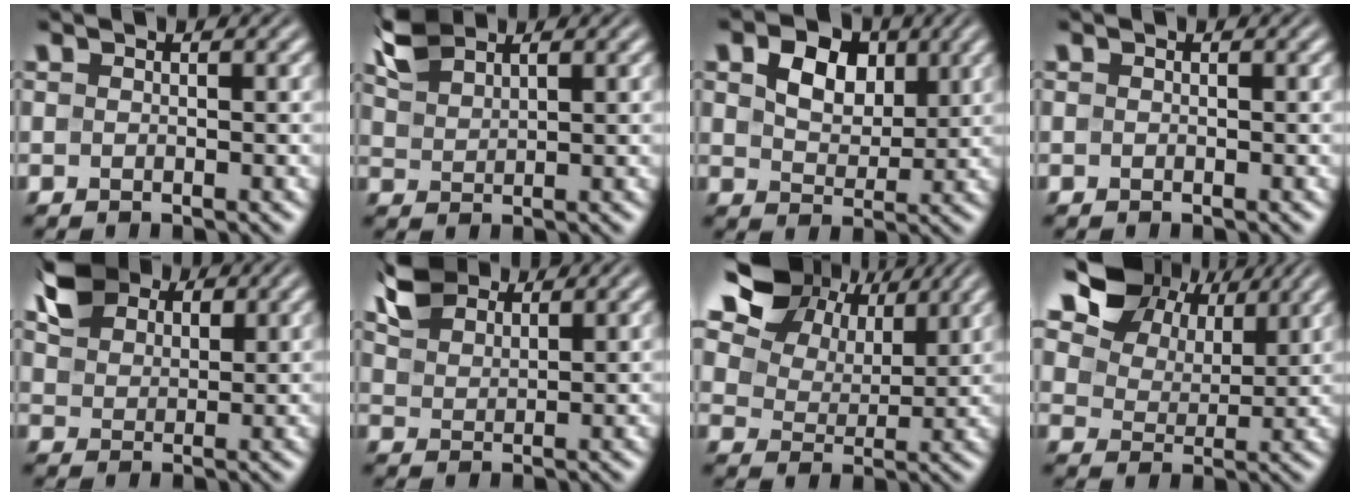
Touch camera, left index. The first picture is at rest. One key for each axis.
{"total": 3.3, "fx": 2.7, "fy": 1.2, "fz": 1.5, "tx": -0.041, "ty": 0.010, "tz": 0.059}
{"total": 5.1, "fx": 2.0, "fy": 3.5, "fz": 3.2, "tx": -0.066, "ty": 0.001, "tz": 0.028}
{"total": 0.0}
{"total": 4.5, "fx": 2.9, "fy": 2.9, "fz": 1.9, "tx": -0.050, "ty": 0.007, "tz": 0.055}
{"total": 4.3, "fx": 3.5, "fy": 2.0, "fz": 1.7, "tx": -0.046, "ty": 0.012, "tz": 0.069}
{"total": 15.0, "fx": 9.2, "fy": 9.3, "fz": 7.4, "tx": -0.180, "ty": 0.024, "tz": 0.186}
{"total": 12.7, "fx": 8.1, "fy": 7.6, "fz": 6.0, "tx": -0.145, "ty": 0.010, "tz": 0.155}